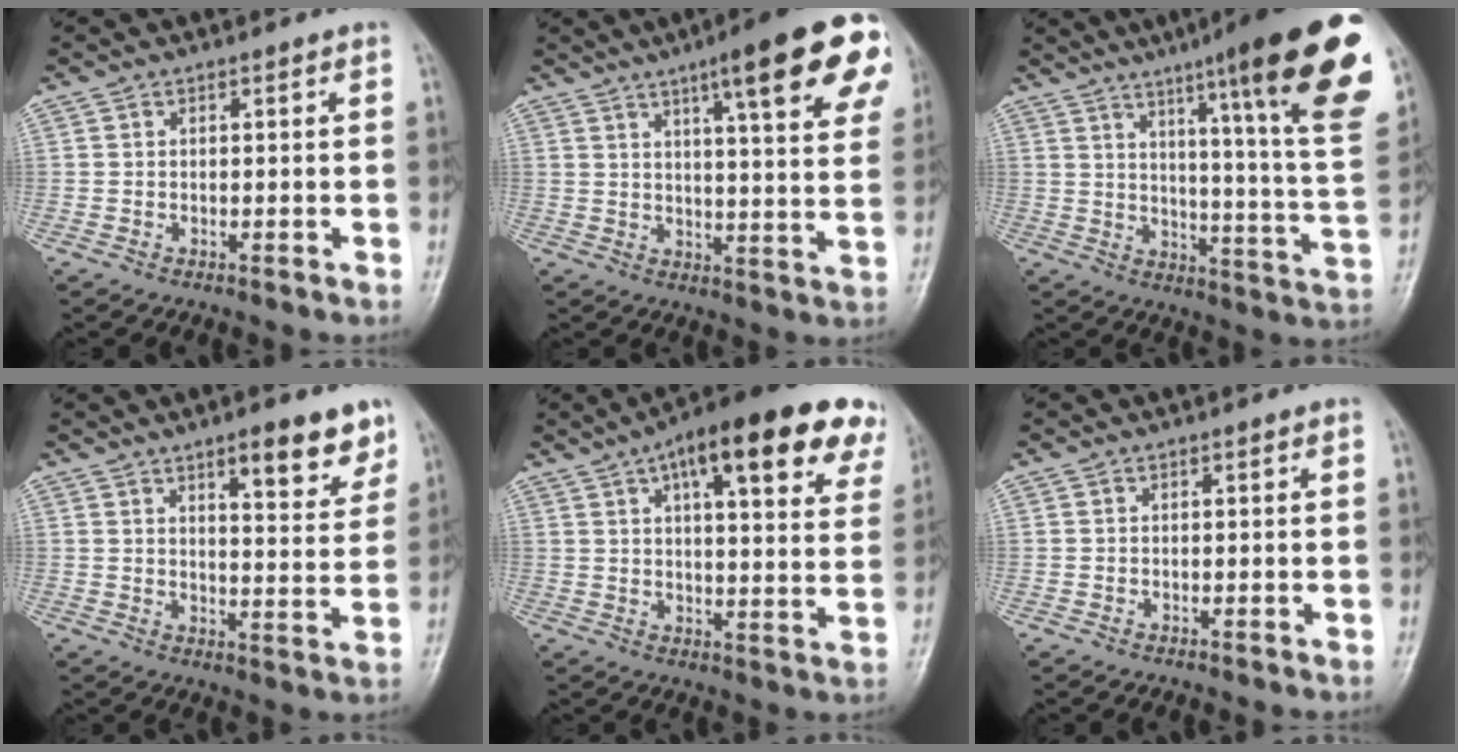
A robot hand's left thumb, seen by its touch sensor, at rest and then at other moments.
{"total": 20.0, "force": [10.2, 3.9, 16.8], "torque": [-0.203, -0.026, 0.130]}
{"total": 26.9, "force": [15.4, 2.8, 21.9], "torque": [-0.268, -0.062, 0.206]}
{"total": 10.1, "force": [6.7, 2.9, 7.0], "torque": [-0.070, -0.041, 0.095]}
{"total": 23.7, "force": [13.0, 7.6, 18.3], "torque": [-0.231, -0.008, 0.166]}
{"total": 0.0}